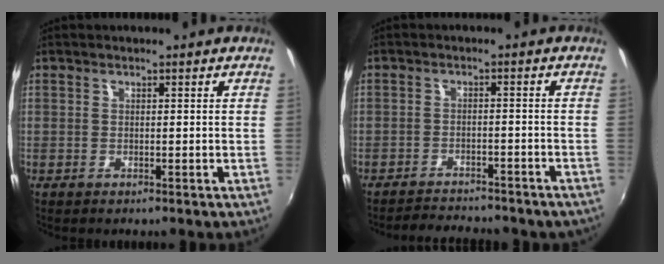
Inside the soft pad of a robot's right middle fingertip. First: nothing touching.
{"total": 9.8, "force": [-8.7, 2.8, 3.5], "torque": [-0.081, -0.007, -0.115]}